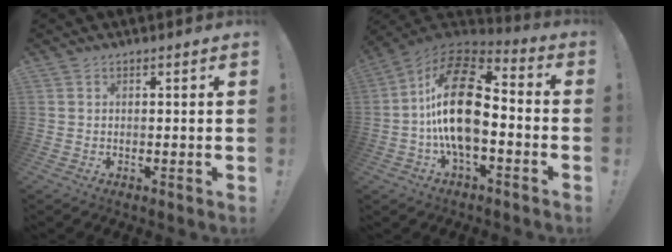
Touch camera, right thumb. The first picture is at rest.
{"total": 22.3, "force": [-0.8, 11.6, 19.0], "torque": [-0.372, 0.017, -0.013]}